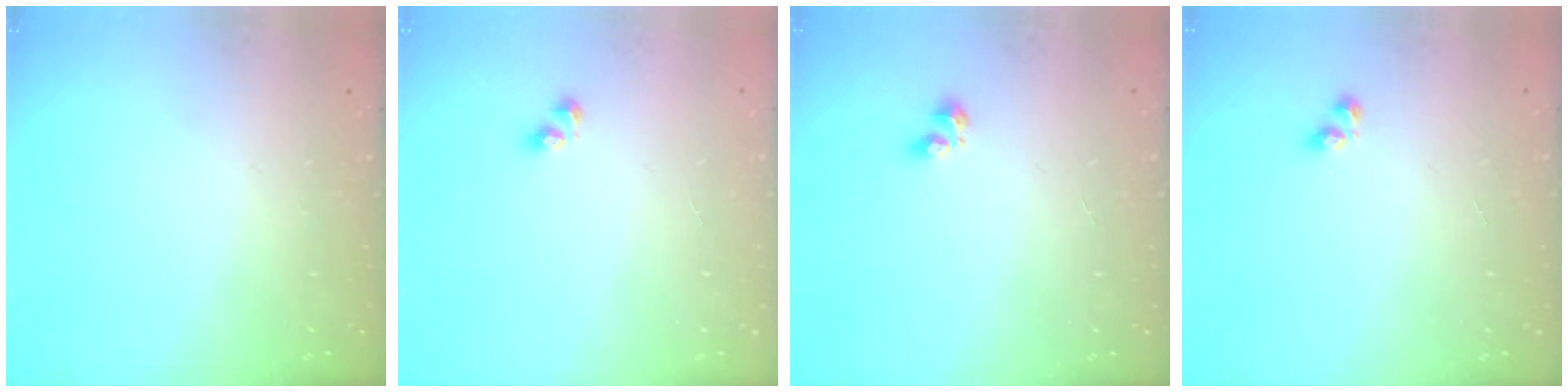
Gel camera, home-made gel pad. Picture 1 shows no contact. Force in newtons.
{"total": 2.5, "press": 2.5, "slide": 0.2}
{"total": 2.4, "press": 2.3, "slide": 0.8}
{"total": 2.9, "press": 2.6, "slide": 1.3}